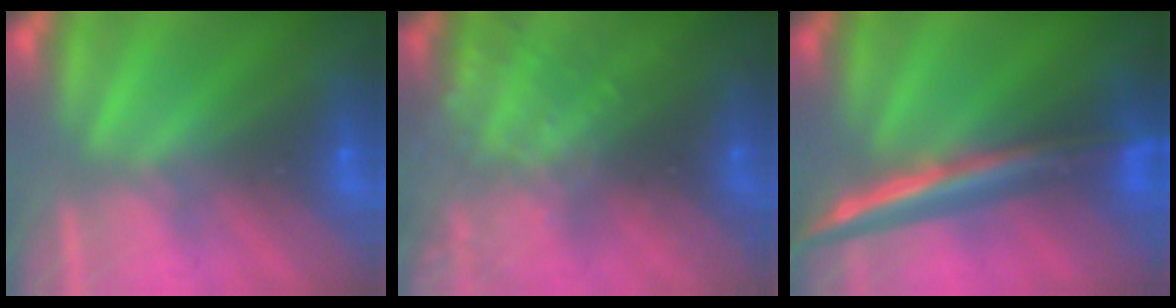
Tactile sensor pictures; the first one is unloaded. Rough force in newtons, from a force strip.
{"total": 6.5}
{"total": 2.8}